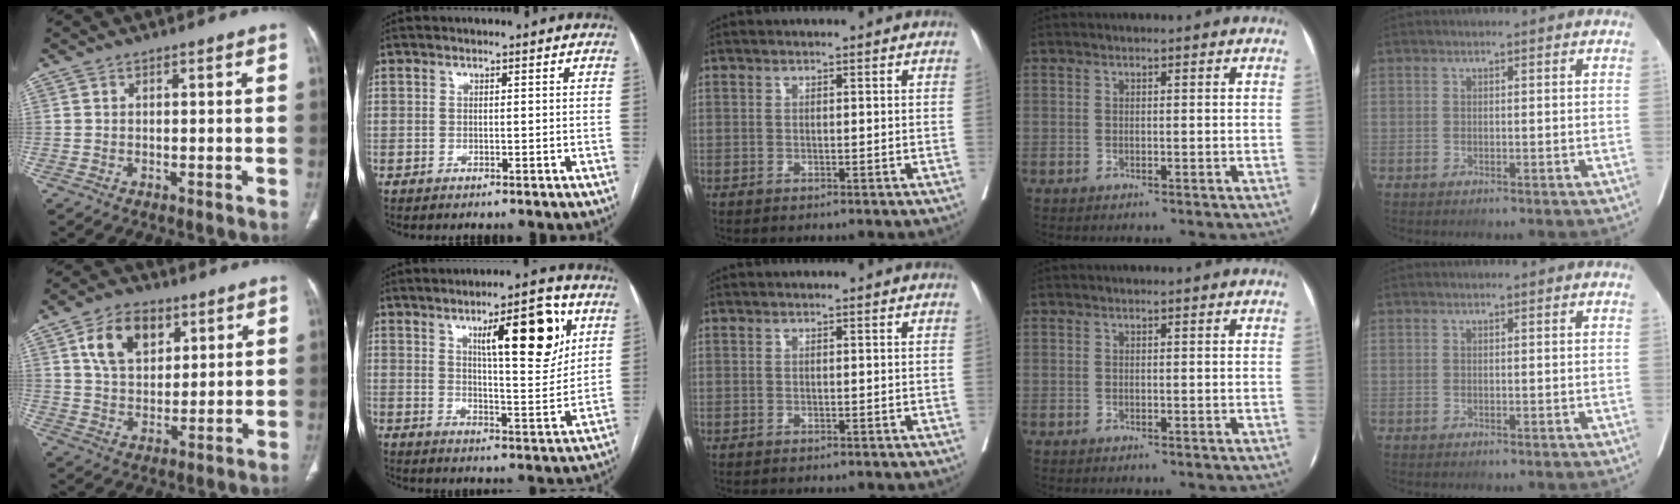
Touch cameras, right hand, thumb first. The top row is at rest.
{"thumb": {"total": 11.1, "force": [4.9, 7.1, 7.0], "torque": [-0.095, -0.014, 0.089]}, "index": {"total": 13.1, "force": [5.9, 2.8, 11.4], "torque": [-0.164, 0.001, 0.087]}, "middle": {"total": 0.8, "force": [-0.7, 0.1, 0.2], "torque": [-0.004, -0.001, -0.013]}}